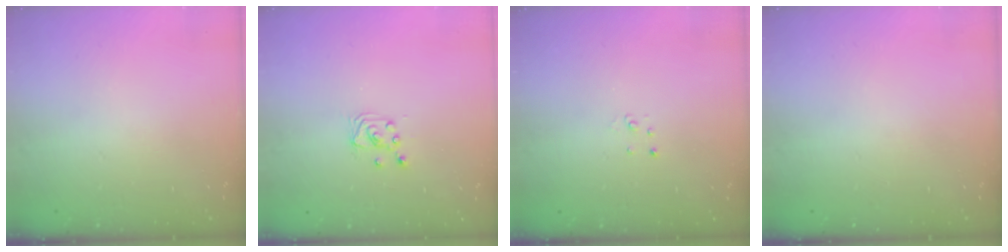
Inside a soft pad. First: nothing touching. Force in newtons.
{"total": 2.5, "press": 2.5, "slide": 0.2}
{"total": 2.0, "press": 2.0, "slide": 0.2}
{"total": 0.0}